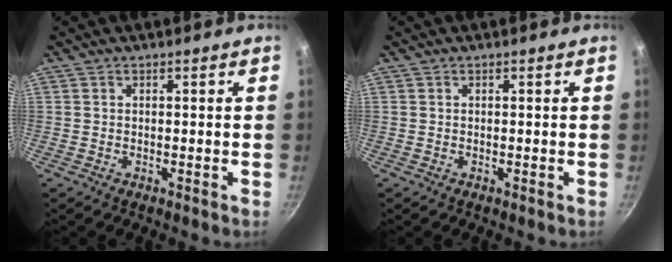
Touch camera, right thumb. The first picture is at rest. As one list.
[{"total": 0.0}]